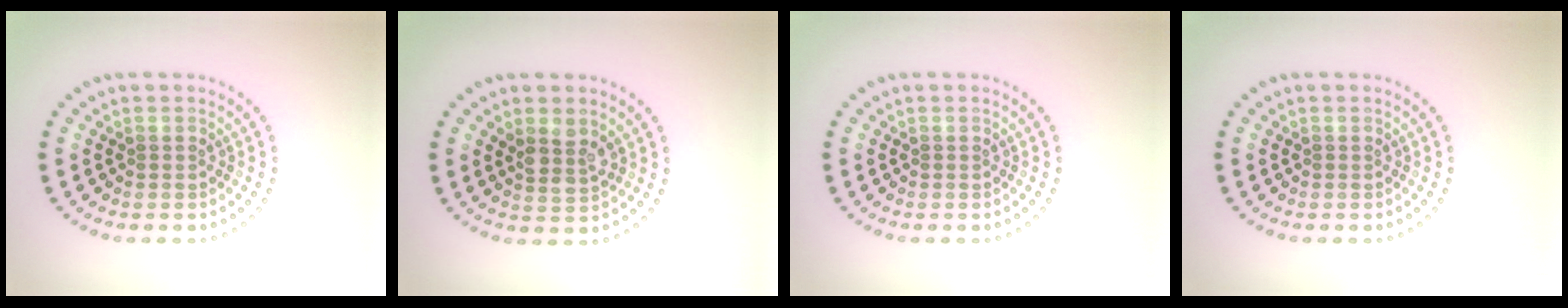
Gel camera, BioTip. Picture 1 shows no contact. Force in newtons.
{"total": 2.2, "press": 2.0, "slide": 1.0}
{"total": 0.0}
{"total": 0.0}